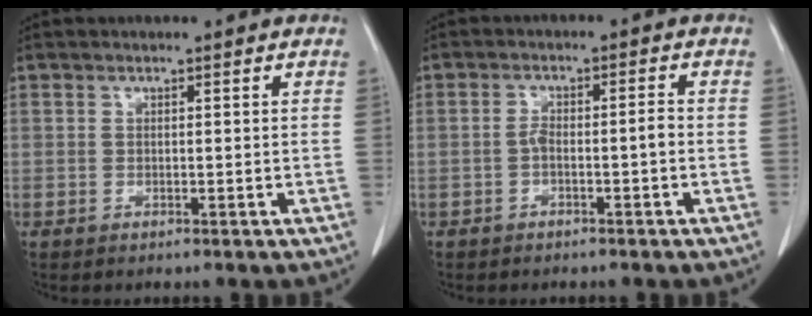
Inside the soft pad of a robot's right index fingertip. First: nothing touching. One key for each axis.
{"total": 2.8, "fx": -1.0, "fy": 0.6, "fz": 2.5, "tx": -0.043, "ty": 0.008, "tz": -0.016}